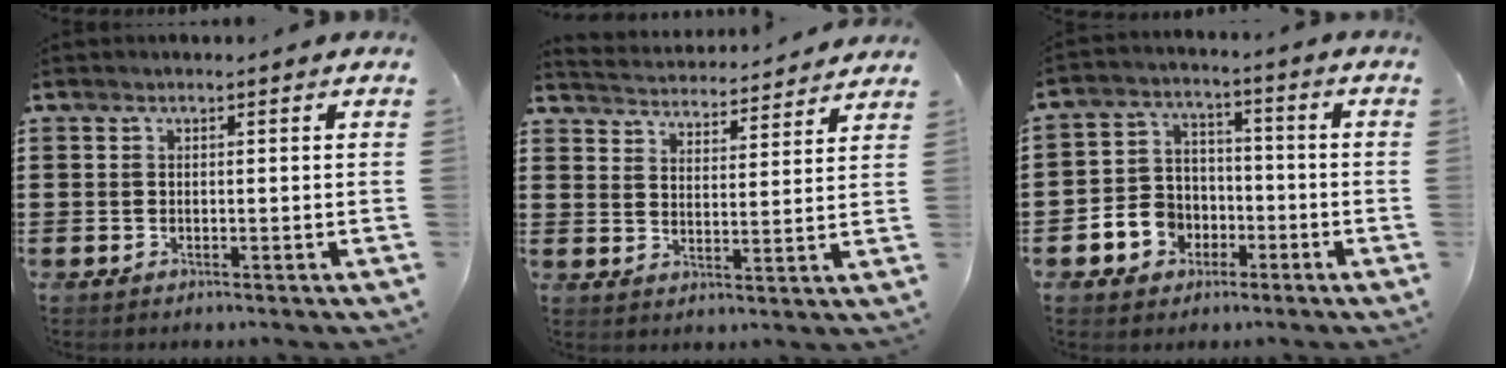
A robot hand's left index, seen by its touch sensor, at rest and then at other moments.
{"total": 4.0, "force": [4.0, -0.3, -0.4], "torque": [-0.015, -0.032, 0.065]}
{"total": 5.9, "force": [-2.4, 5.2, 1.4], "torque": [-0.051, 0.013, -0.048]}